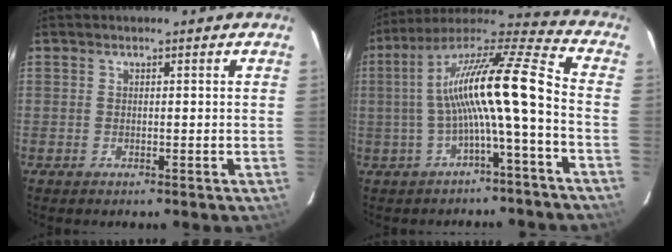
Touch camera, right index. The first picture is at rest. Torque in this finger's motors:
{"motor_torque": [1.31, -0.75, 1.05, 0.21]}